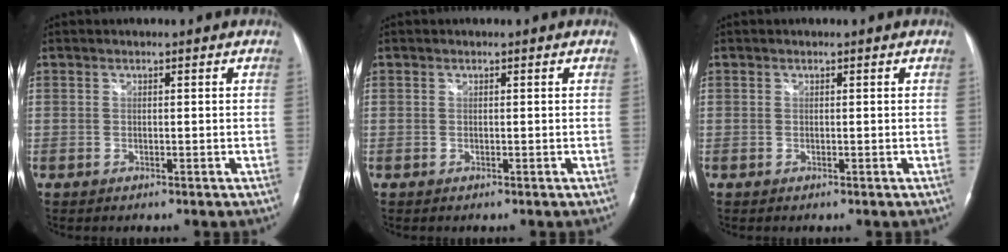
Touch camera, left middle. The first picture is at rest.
{"total": 0.0}
{"total": 0.0}